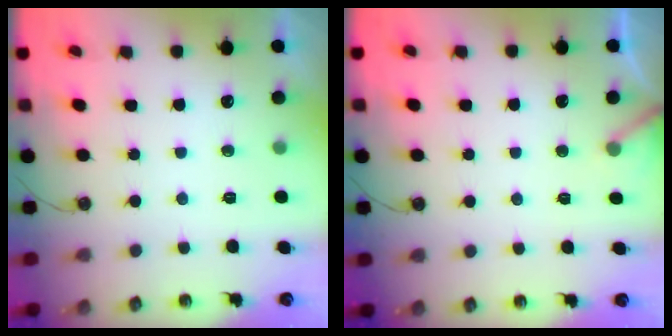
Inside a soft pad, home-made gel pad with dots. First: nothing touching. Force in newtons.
{"total": 3.6, "press": 3.5, "slide": 0.3}